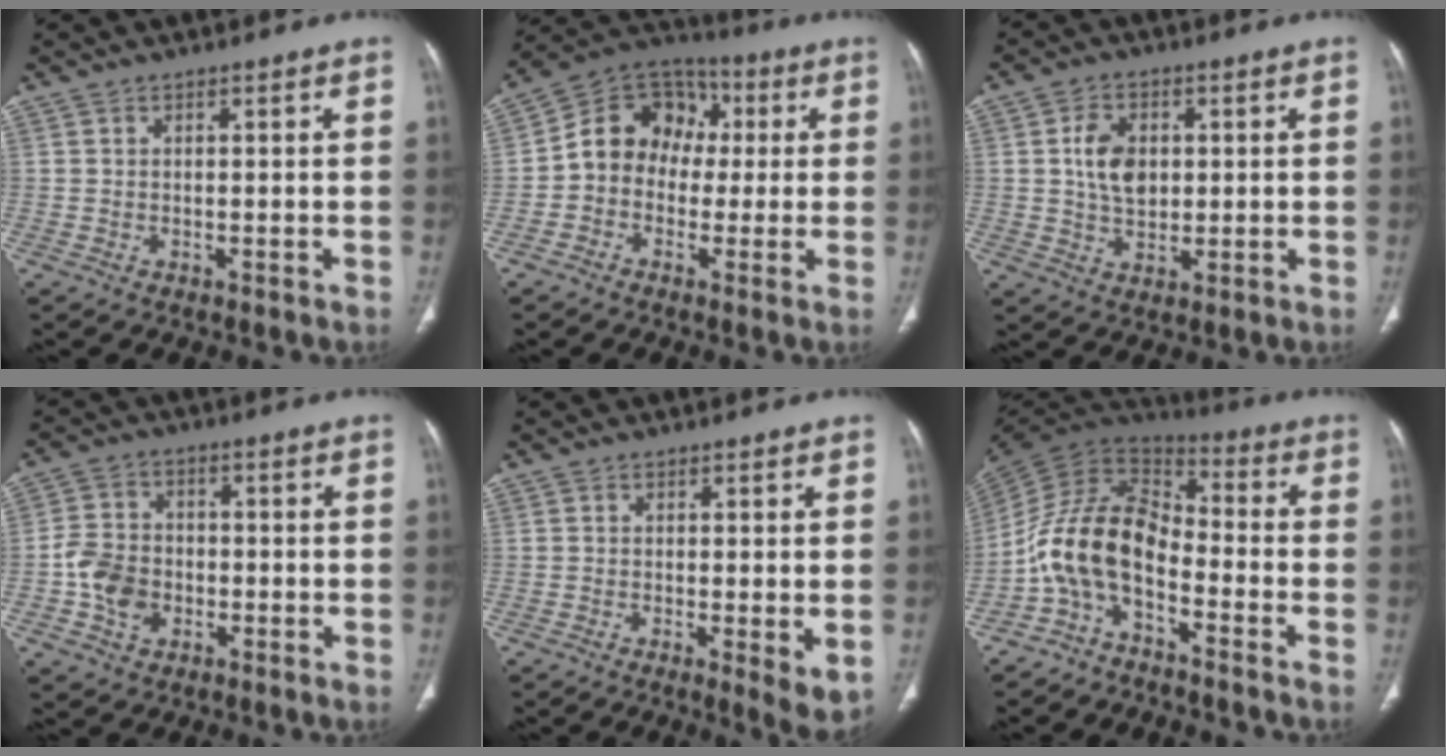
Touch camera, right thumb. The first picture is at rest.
{"total": 12.5, "force": [0.1, 10.5, 6.7], "torque": [-0.075, 0.040, -0.017]}
{"total": 7.4, "force": [1.2, 5.3, 5.1], "torque": [-0.073, -0.006, 0.022]}
{"total": 7.7, "force": [-1.9, 6.2, 4.2], "torque": [-0.061, 0.014, -0.039]}
{"total": 4.7, "force": [-0.7, 1.3, 4.5], "torque": [-0.070, -0.018, -0.011]}
{"total": 12.8, "force": [-5.3, 7.2, 9.2], "torque": [-0.170, 0.078, -0.115]}